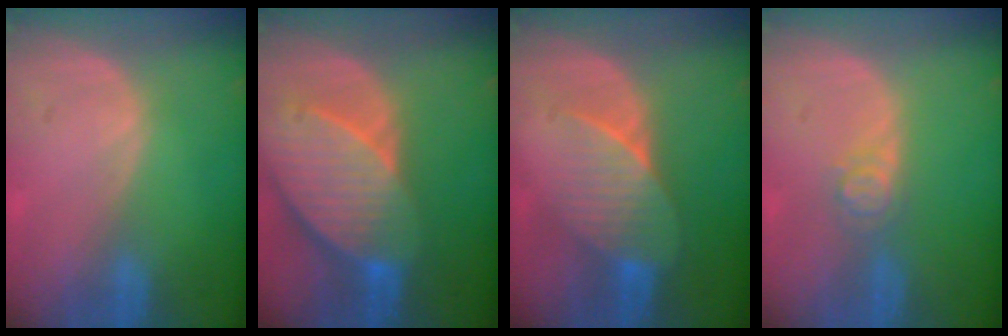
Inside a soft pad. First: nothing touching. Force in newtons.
{"total": 10.7, "press": 9.4, "slide": 5.0}
{"total": 7.3, "press": 6.8, "slide": 2.8}
{"total": 2.6, "press": 2.6, "slide": 0.3}